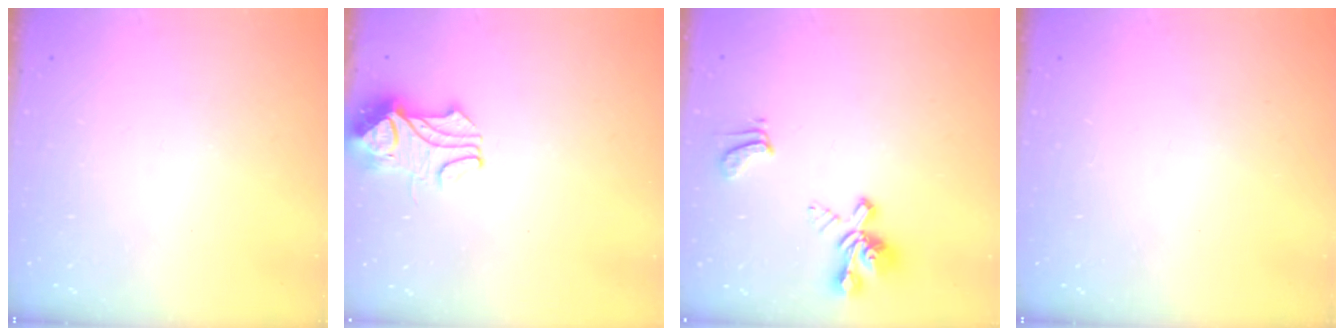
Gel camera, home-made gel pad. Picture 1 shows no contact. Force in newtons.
{"total": 2.1, "press": 1.9, "slide": 0.9}
{"total": 3.5, "press": 3.1, "slide": 1.6}
{"total": 0.0}